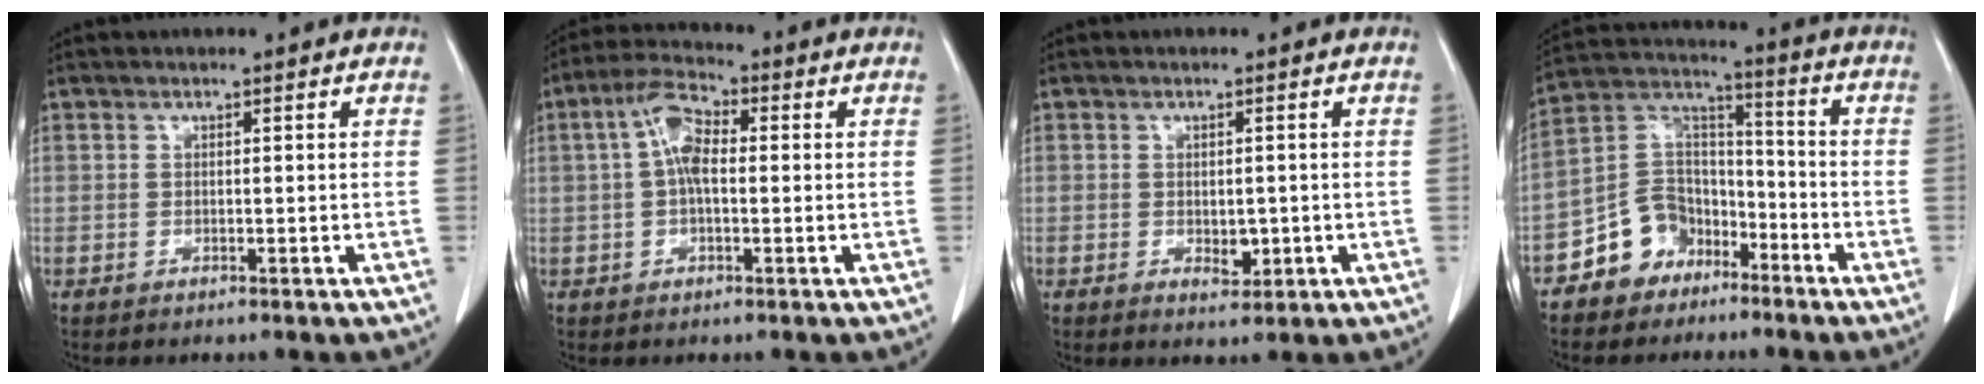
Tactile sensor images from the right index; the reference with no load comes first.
{"total": 6.6, "force": [0.7, 2.6, 6.0], "torque": [-0.127, 0.022, 0.007]}
{"total": 2.4, "force": [-0.3, 1.4, 1.9], "torque": [-0.024, -0.001, 0.004]}
{"total": 9.9, "force": [-6.2, 7.2, 2.7], "torque": [-0.058, 0.044, -0.114]}